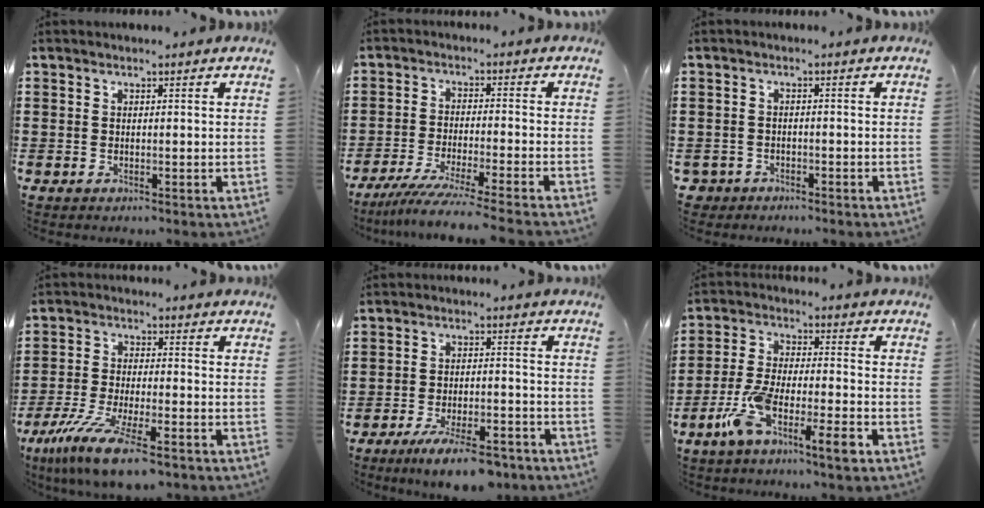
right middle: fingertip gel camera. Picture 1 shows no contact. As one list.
[{"total": 6.0, "force": [-5.2, -0.7, 2.8], "torque": [-0.066, -0.025, -0.102]}, {"total": 2.0, "force": [-1.8, 0.7, -0.1], "torque": [-0.007, -0.003, -0.042]}, {"total": 9.9, "force": [-7.4, 1.5, 6.4], "torque": [-0.142, -0.009, -0.144]}, {"total": 7.3, "force": [-6.0, 1.0, 4.1], "torque": [-0.082, -0.007, -0.110]}, {"total": 9.3, "force": [-5.7, 1.7, 7.2], "torque": [-0.160, -0.005, -0.111]}]